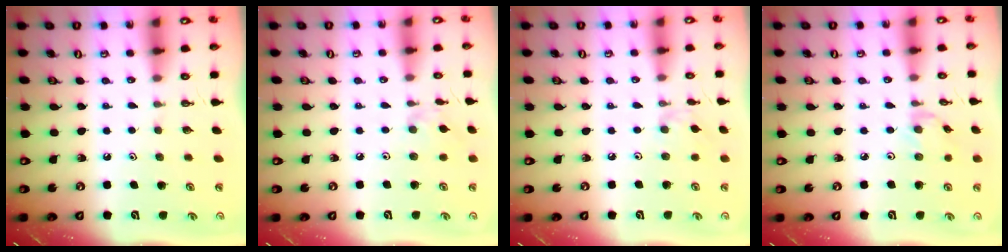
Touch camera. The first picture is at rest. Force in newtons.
{"total": 2.4, "press": 2.4, "slide": 0.4}
{"total": 1.3, "press": 1.2, "slide": 0.4}
{"total": 1.5, "press": 1.5, "slide": 0.3}